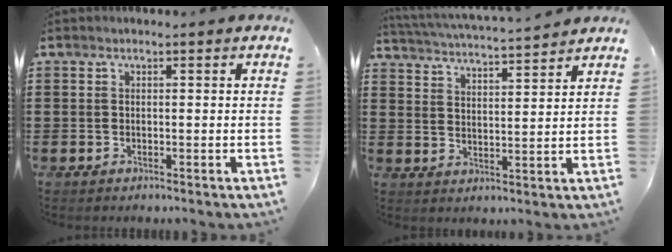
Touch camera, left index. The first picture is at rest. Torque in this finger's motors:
{"motor_torque": [0.00, -0.02, 0.46, 0.13]}